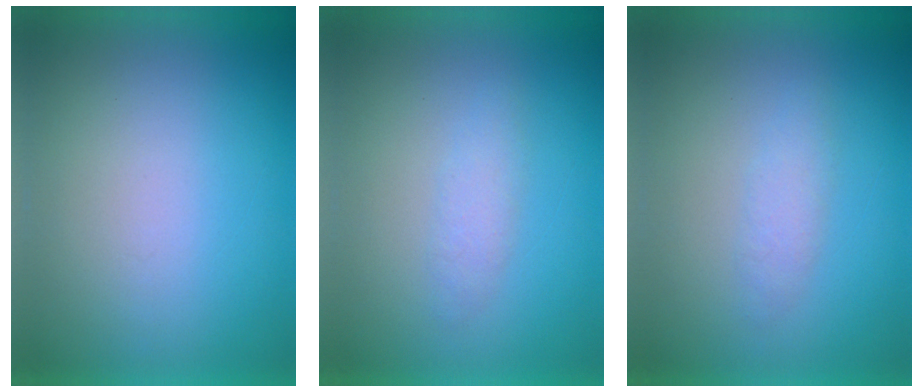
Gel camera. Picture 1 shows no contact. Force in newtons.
{"total": 1.9}
{"total": 1.9}